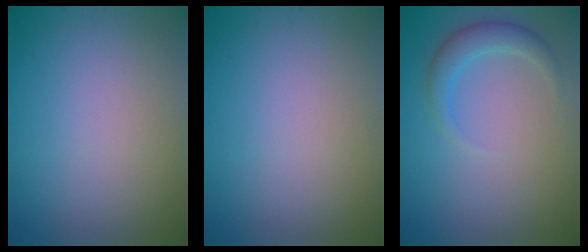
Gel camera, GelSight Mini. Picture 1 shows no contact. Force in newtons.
{"total": 0.0}
{"total": 2.4, "press": 2.4, "slide": 0.1}